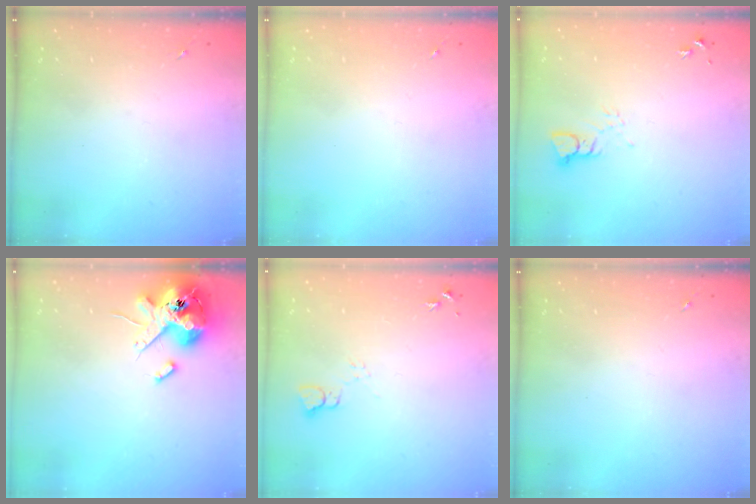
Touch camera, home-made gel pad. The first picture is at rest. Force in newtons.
{"total": 0.0}
{"total": 3.1, "press": 3.1, "slide": 0.3}
{"total": 14.9, "press": 14.7, "slide": 2.3}
{"total": 3.7, "press": 3.7, "slide": 0.4}
{"total": 0.0}